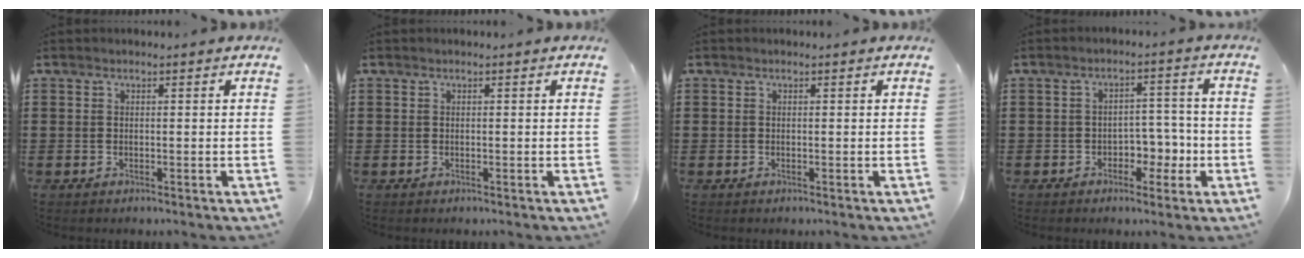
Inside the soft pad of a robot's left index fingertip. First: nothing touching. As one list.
[{"total": 0.0}, {"total": 0.0}, {"total": 4.4, "force": [-2.1, 3.1, 2.4], "torque": [-0.042, 0.007, -0.046]}]